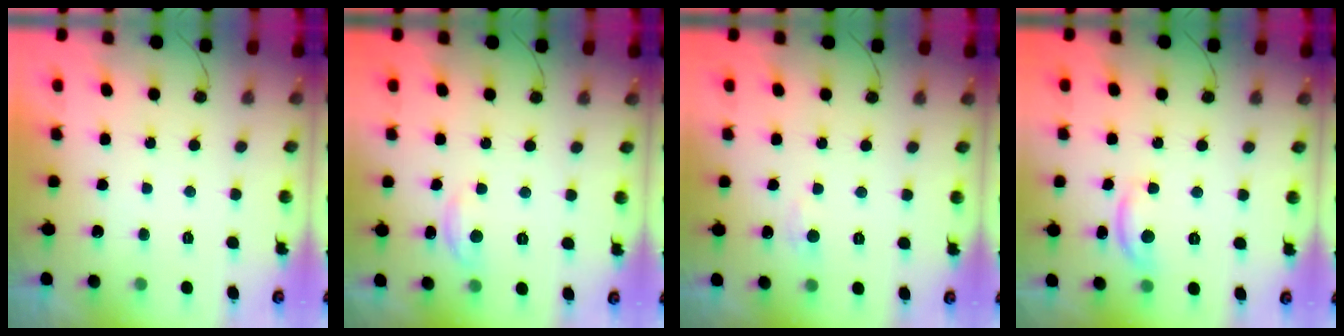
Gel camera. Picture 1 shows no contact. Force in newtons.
{"total": 3.3, "press": 3.3, "slide": 0.2}
{"total": 2.8, "press": 2.7, "slide": 0.4}
{"total": 6.1, "press": 6.1, "slide": 0.5}